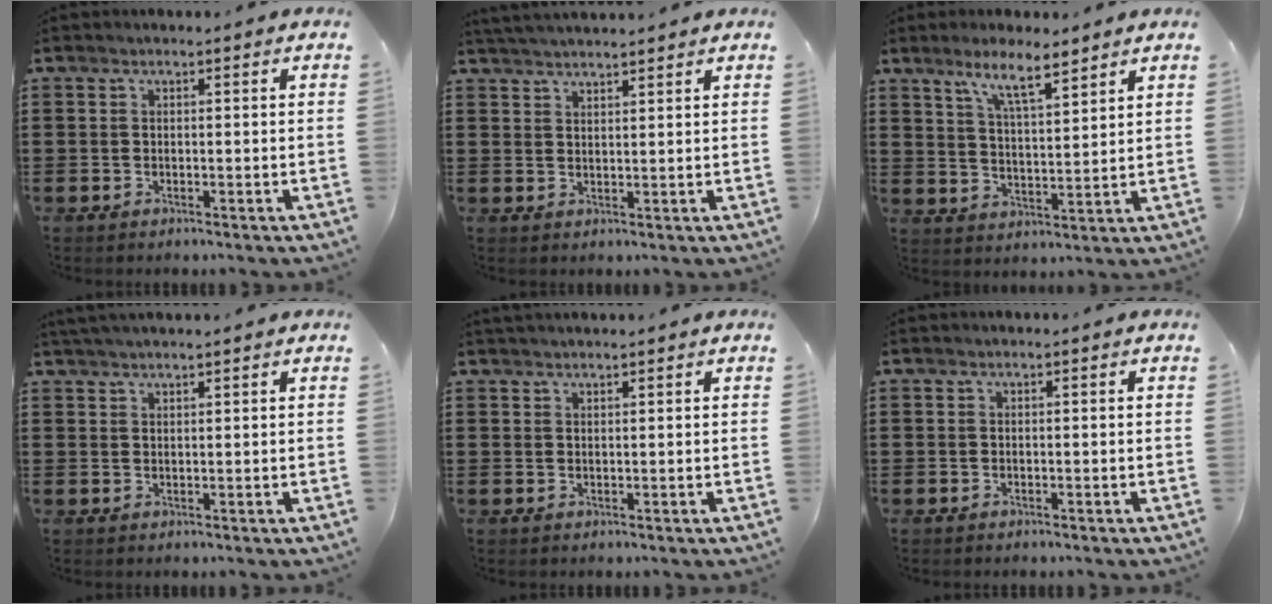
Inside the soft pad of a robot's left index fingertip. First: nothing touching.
{"total": 2.7, "force": [2.7, -0.2, 0.3], "torque": [-0.012, -0.002, 0.052]}
{"total": 7.1, "force": [5.4, 1.0, 4.4], "torque": [-0.094, -0.013, 0.093]}
{"total": 1.6, "force": [1.6, -0.1, 0.4], "torque": [-0.011, 0.001, 0.031]}
{"total": 1.2, "force": [1.1, 0.0, 0.3], "torque": [-0.007, 0.000, 0.022]}
{"total": 0.0}